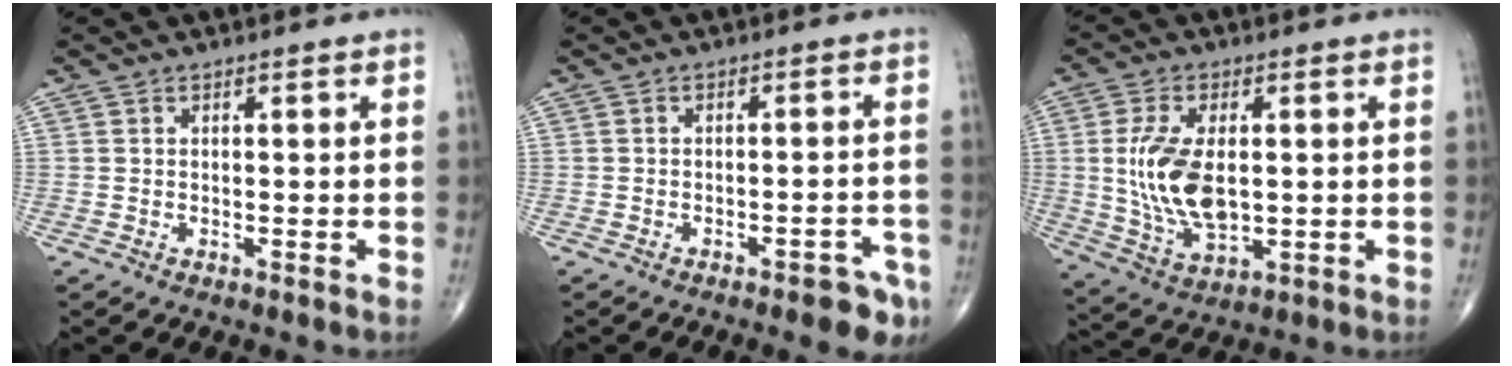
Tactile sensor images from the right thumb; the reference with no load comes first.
{"total": 6.2, "force": [-3.9, 2.3, 4.2], "torque": [-0.040, 0.024, -0.046]}
{"total": 12.9, "force": [0.6, 6.8, 10.9], "torque": [-0.214, -0.012, 0.022]}